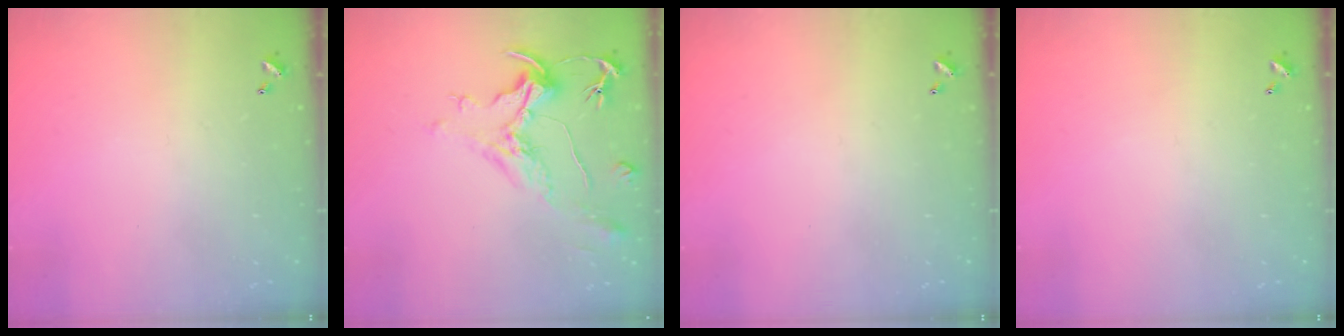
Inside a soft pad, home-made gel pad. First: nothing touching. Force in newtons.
{"total": 2.0, "press": 1.5, "slide": 1.3}
{"total": 0.0}
{"total": 0.0}